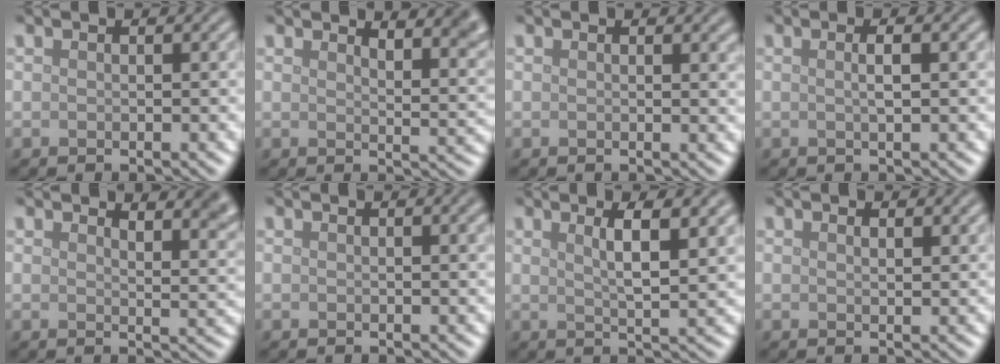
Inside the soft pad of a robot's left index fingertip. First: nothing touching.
{"total": 5.4, "force": [3.8, 1.9, 3.3], "torque": [-0.026, 0.007, 0.050]}
{"total": 0.9, "force": [0.6, 0.2, 0.7], "torque": [-0.005, 0.001, 0.008]}
{"total": 1.9, "force": [0.4, 0.5, 1.8], "torque": [-0.020, -0.003, -0.002]}
{"total": 4.9, "force": [3.5, 1.7, 2.9], "torque": [-0.024, 0.005, 0.047]}
{"total": 1.7, "force": [0.6, 0.5, 1.5], "torque": [-0.014, 0.006, 0.006]}
{"total": 4.7, "force": [2.0, 1.1, 4.1], "torque": [-0.058, 0.002, 0.030]}
{"total": 0.8, "force": [0.7, 0.2, 0.4], "torque": [-0.008, -0.001, 0.012]}